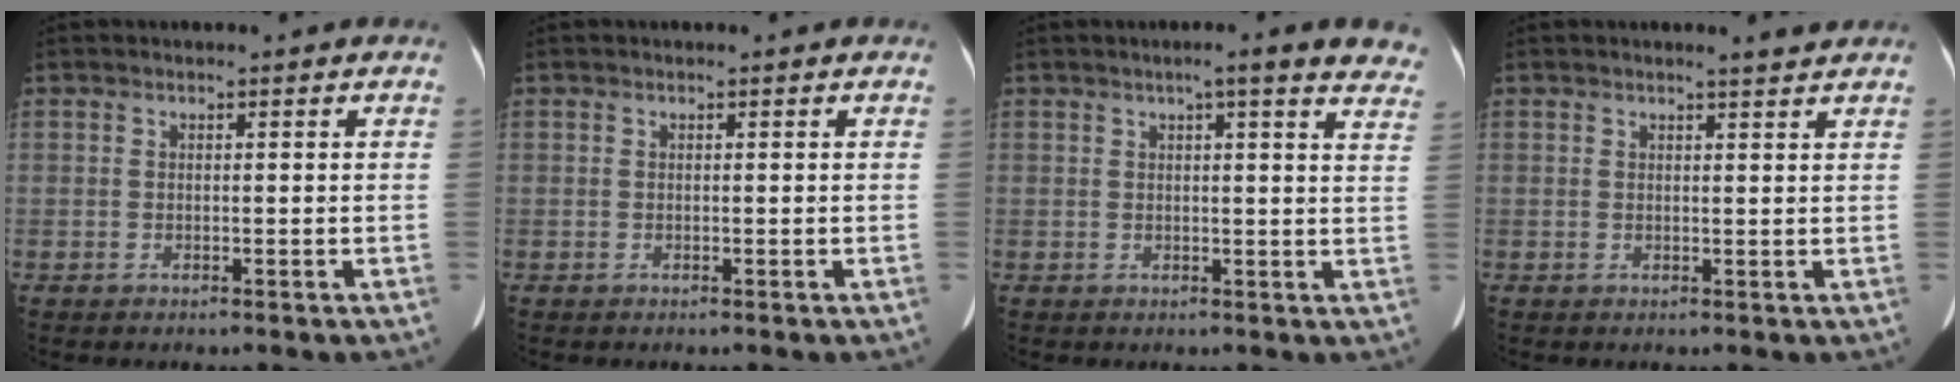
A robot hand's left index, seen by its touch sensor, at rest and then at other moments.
{"total": 0.0}
{"total": 11.8, "force": [9.6, 1.3, 6.7], "torque": [-0.062, 0.003, 0.094]}
{"total": 1.8, "force": [1.7, -0.3, 0.5], "torque": [-0.012, -0.005, 0.026]}